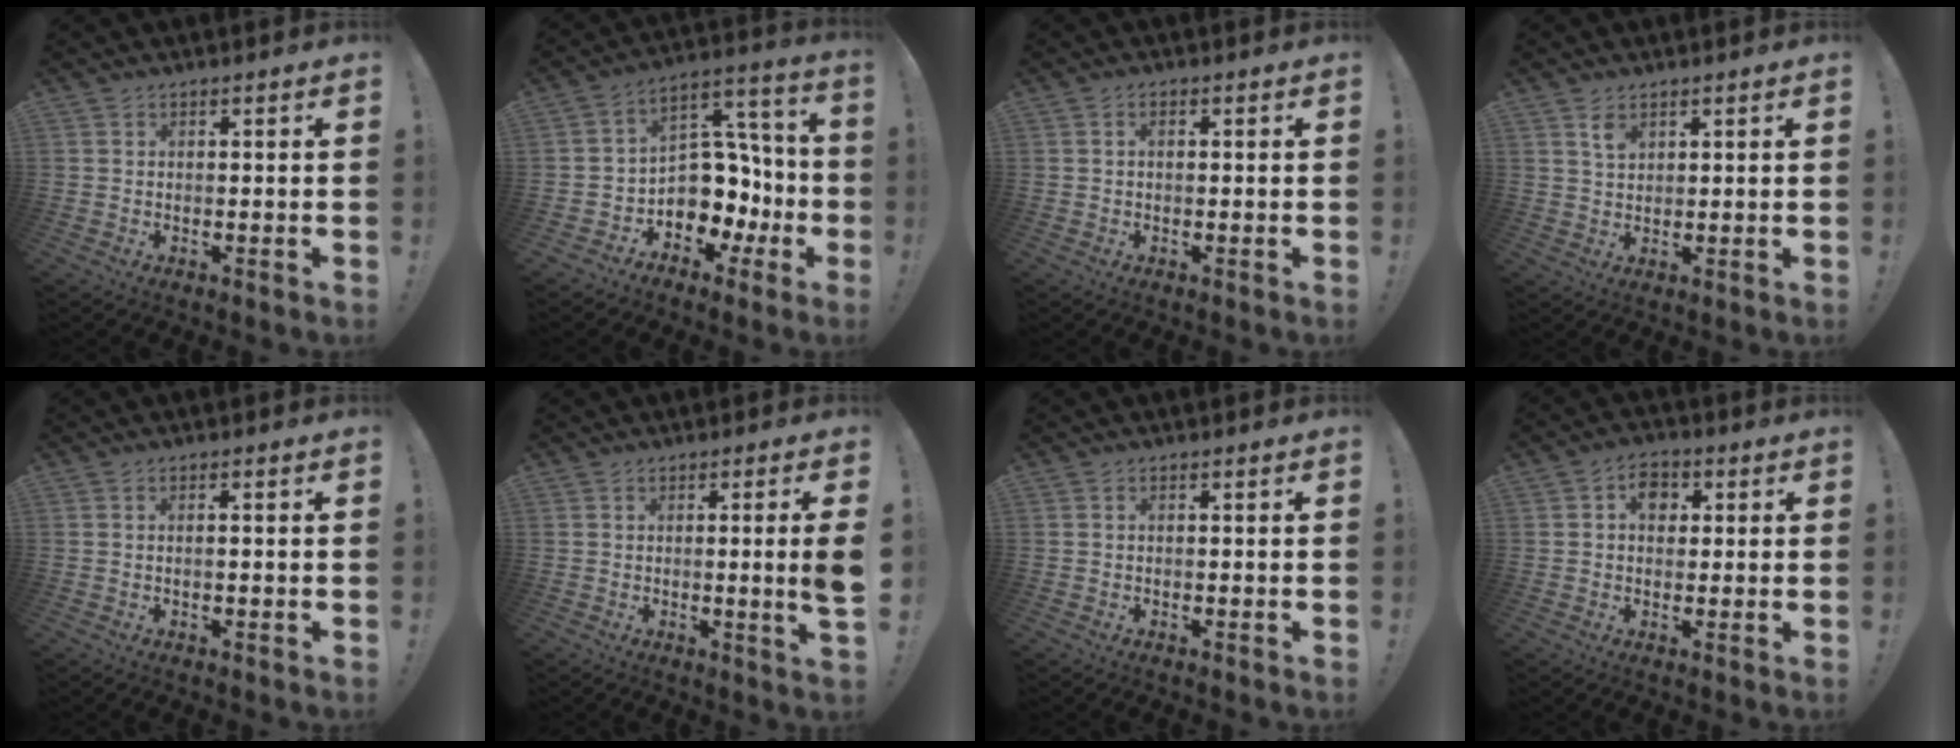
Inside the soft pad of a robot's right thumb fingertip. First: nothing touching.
{"total": 11.2, "force": [-0.4, 10.1, 5.0], "torque": [-0.057, -0.011, 0.016]}
{"total": 1.3, "force": [0.1, 0.7, 1.1], "torque": [-0.019, 0.003, 0.001]}
{"total": 3.8, "force": [2.4, 2.2, 2.1], "torque": [-0.030, -0.013, 0.042]}
{"total": 1.1, "force": [-0.2, 0.1, 1.1], "torque": [-0.016, -0.001, -0.005]}
{"total": 5.6, "force": [0.3, -0.6, 5.5], "torque": [-0.084, -0.010, 0.002]}
{"total": 0.0}
{"total": 6.2, "force": [1.4, 4.9, 3.5], "torque": [-0.039, 0.001, 0.022]}